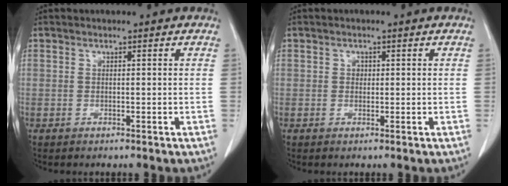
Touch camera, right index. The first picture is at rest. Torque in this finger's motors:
{"motor_torque": [0.16, 0.02, -0.02, 0.02]}